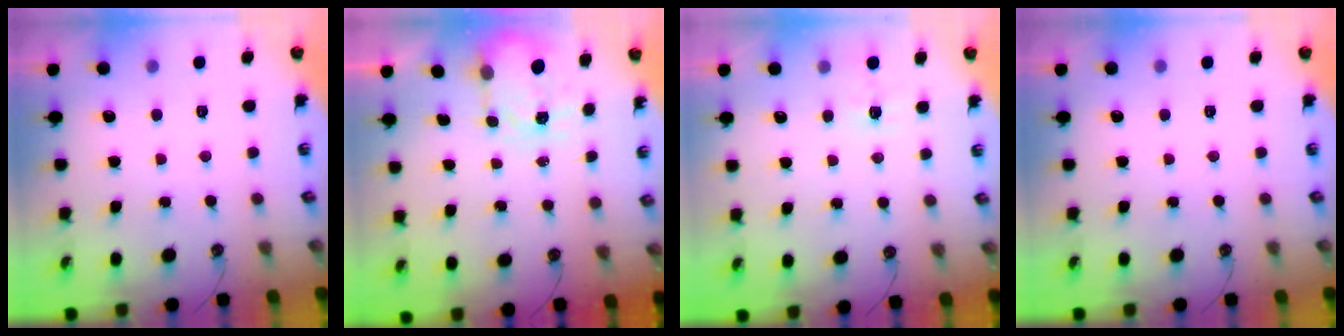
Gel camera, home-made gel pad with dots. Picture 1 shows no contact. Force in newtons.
{"total": 3.7, "press": 3.7, "slide": 0.4}
{"total": 5.4, "press": 5.4, "slide": 0.6}
{"total": 0.0}